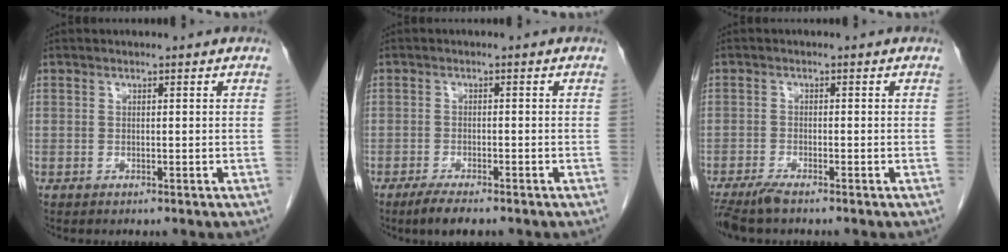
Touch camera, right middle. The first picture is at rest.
{"total": 3.6, "force": [-2.7, 0.6, 2.3], "torque": [-0.045, -0.008, -0.046]}
{"total": 3.7, "force": [-3.0, 0.3, 2.2], "torque": [-0.041, -0.009, -0.056]}